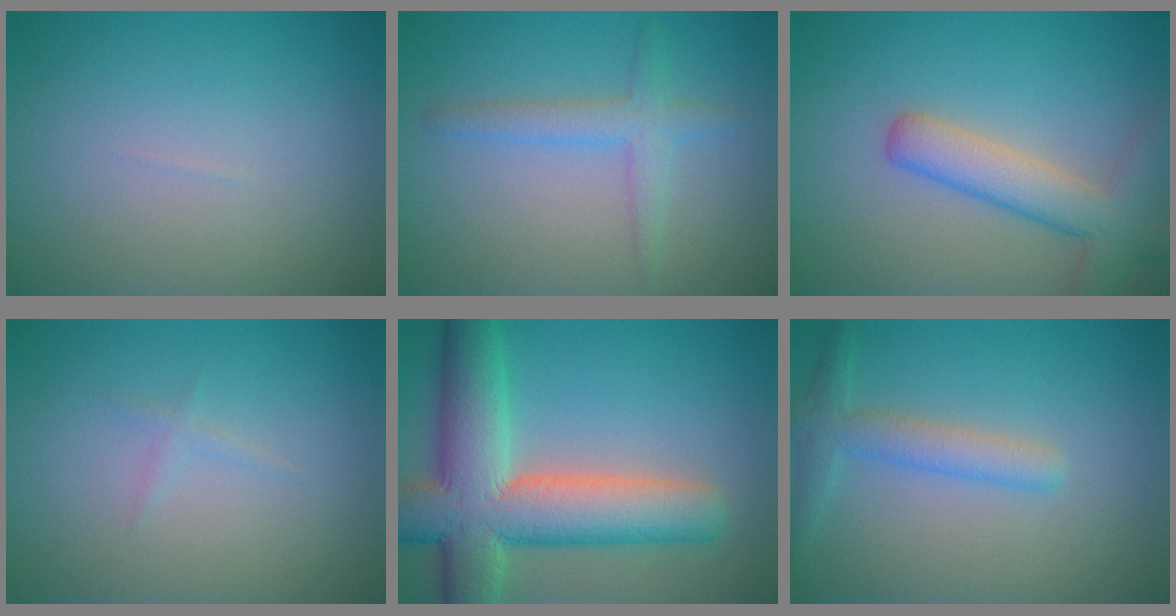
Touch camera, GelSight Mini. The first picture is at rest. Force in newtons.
{"total": 2.6, "press": 2.6, "slide": 0.1}
{"total": 4.8, "press": 4.8, "slide": 0.3}
{"total": 0.7, "press": 0.7, "slide": 0.1}
{"total": 11.3, "press": 11.3, "slide": 0.9}
{"total": 2.8, "press": 2.8, "slide": 0.1}